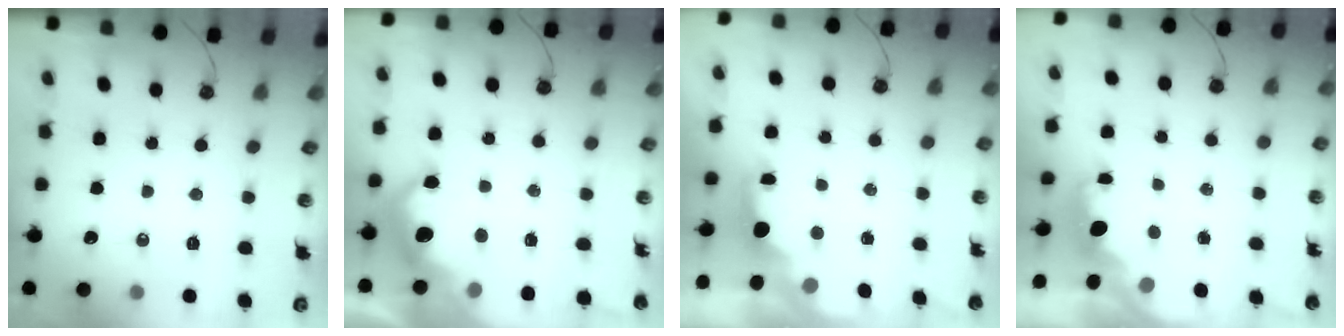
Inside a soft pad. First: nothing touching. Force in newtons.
{"total": 9.7, "press": 9.7, "slide": 0.9}
{"total": 1.9, "press": 1.8, "slide": 0.8}
{"total": 1.8, "press": 1.7, "slide": 0.7}